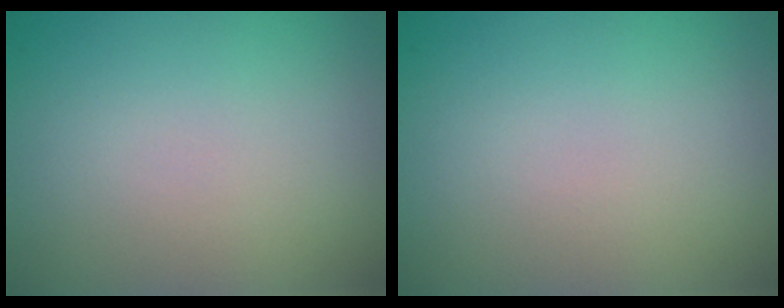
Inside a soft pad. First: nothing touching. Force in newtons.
{"total": 0.0}